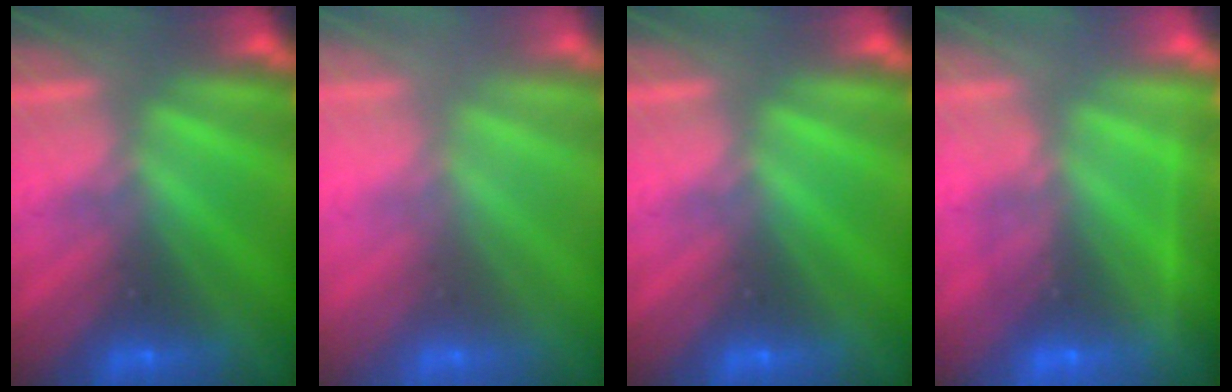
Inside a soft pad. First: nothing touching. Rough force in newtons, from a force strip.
{"total": 2.4}
{"total": 0.0}
{"total": 2.3}